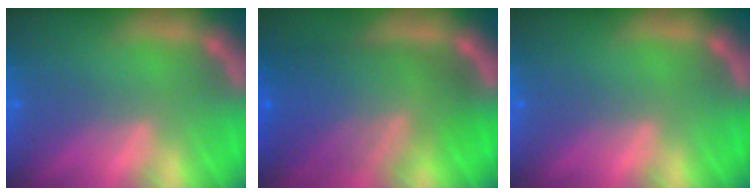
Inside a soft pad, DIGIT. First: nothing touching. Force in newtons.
{"total": 10.0}
{"total": 0.0}